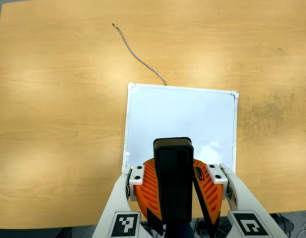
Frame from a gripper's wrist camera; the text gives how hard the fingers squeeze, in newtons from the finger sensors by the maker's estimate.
{"total": 9.0, "left": 9.2, "right": 8.7}